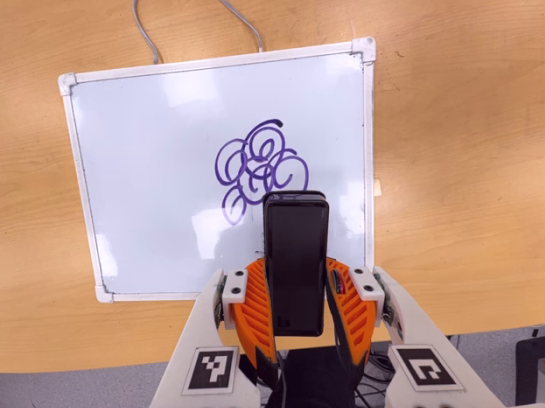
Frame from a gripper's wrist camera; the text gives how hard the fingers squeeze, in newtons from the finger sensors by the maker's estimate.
{"total": 6.4, "left": 4.4, "right": 8.4}